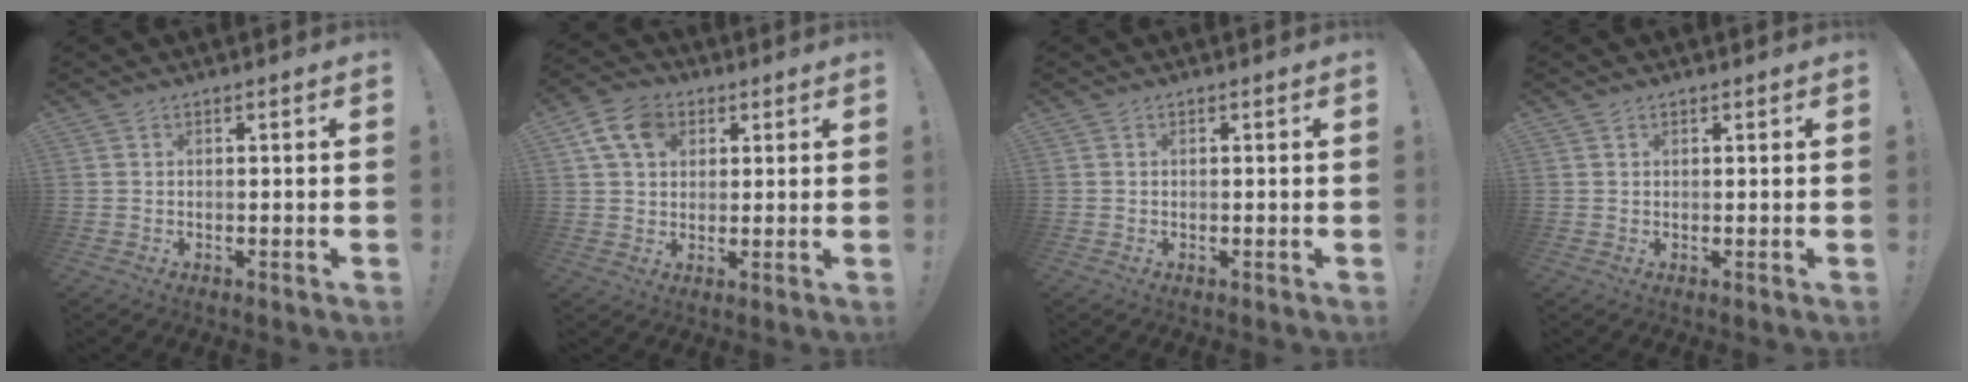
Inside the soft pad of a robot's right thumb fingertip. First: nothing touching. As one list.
[{"total": 10.6, "force": [4.2, 8.0, 5.6], "torque": [-0.088, -0.001, 0.083]}, {"total": 0.0}, {"total": 0.6, "force": [0.4, 0.4, 0.1], "torque": [-0.002, 0.000, 0.008]}]